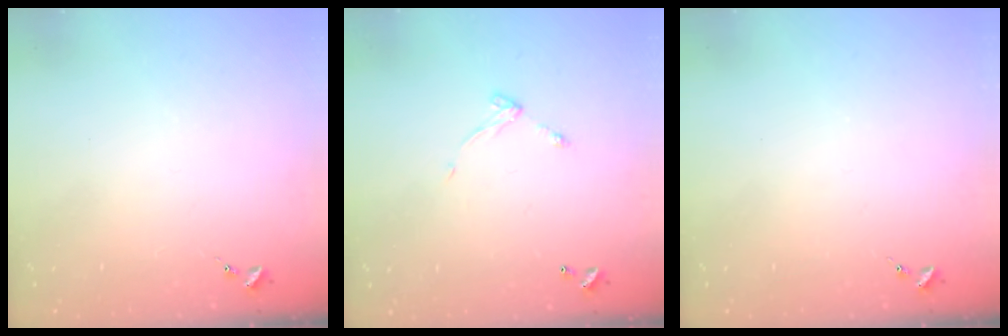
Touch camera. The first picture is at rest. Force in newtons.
{"total": 5.7, "press": 5.7, "slide": 0.5}
{"total": 0.0}